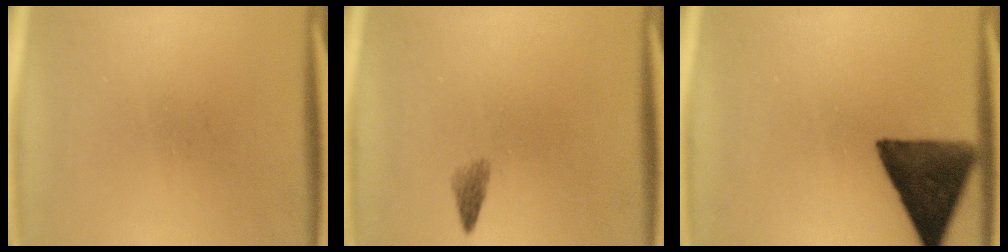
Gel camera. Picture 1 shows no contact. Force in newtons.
{"total": 1.5}
{"total": 13.0}